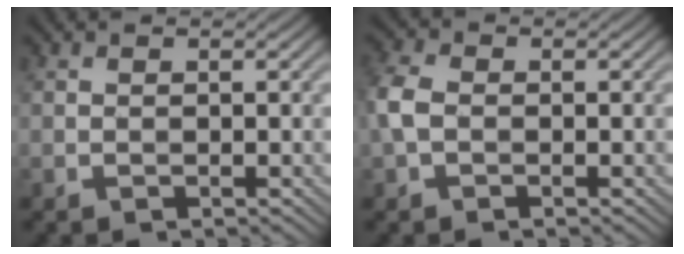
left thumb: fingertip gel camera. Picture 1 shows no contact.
{"total": 3.7, "force": [-0.5, 2.6, 2.6], "torque": [-0.071, 0.005, -0.019]}